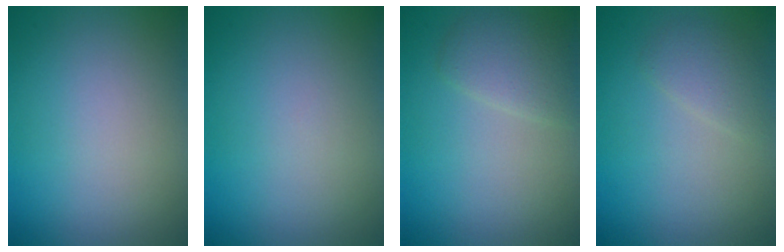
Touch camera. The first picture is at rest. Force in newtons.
{"total": 0.0}
{"total": 2.6, "press": 2.6, "slide": 0.2}
{"total": 1.8, "press": 1.8, "slide": 0.2}